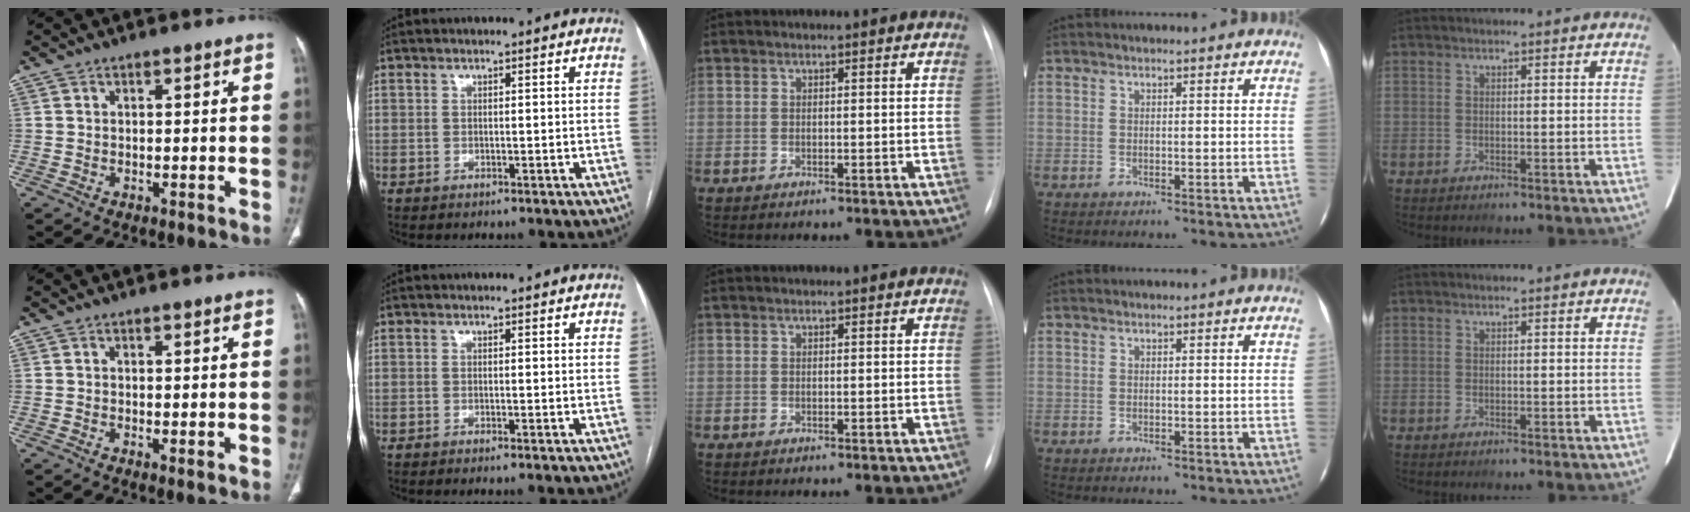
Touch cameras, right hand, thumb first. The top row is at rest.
{"thumb": {"total": 1.0, "force": [-0.1, 0.2, 0.9], "torque": [-0.022, -0.006, -0.002]}, "index": {"total": 0.6, "force": [-0.4, -0.2, 0.4], "torque": [-0.010, 0.001, -0.009]}}